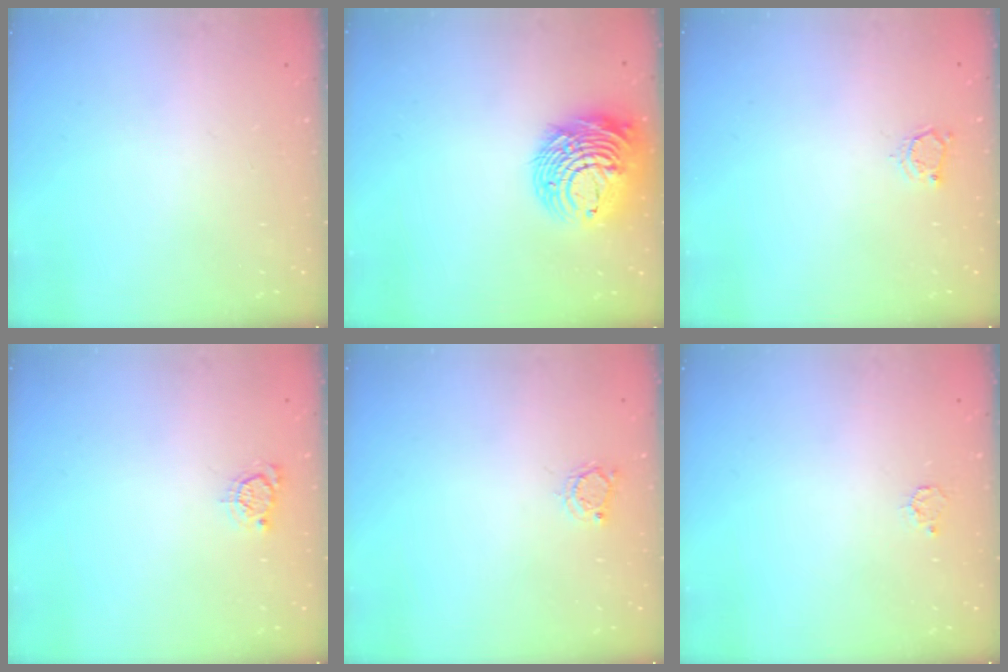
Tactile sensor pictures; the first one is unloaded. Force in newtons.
{"total": 15.0, "press": 14.9, "slide": 1.5}
{"total": 3.3, "press": 3.3, "slide": 0.4}
{"total": 3.2, "press": 3.2, "slide": 0.4}
{"total": 2.8, "press": 2.8, "slide": 0.4}
{"total": 3.5, "press": 3.5, "slide": 0.3}